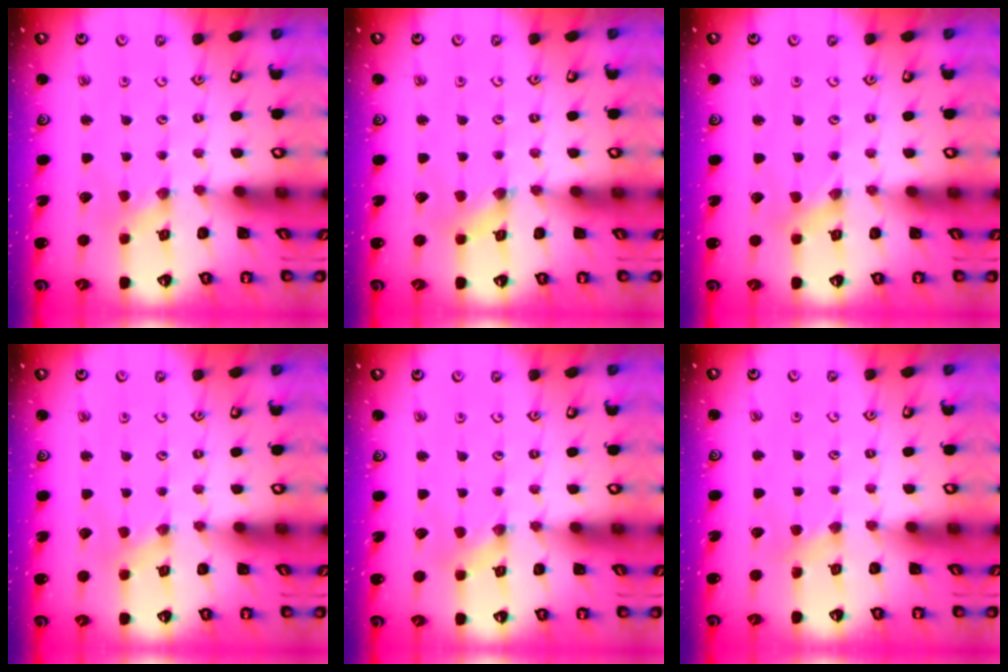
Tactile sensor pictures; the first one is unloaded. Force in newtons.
{"total": 1.5, "press": 1.5, "slide": 0.3}
{"total": 0.0}
{"total": 0.0}
{"total": 1.2, "press": 1.2, "slide": 0.2}
{"total": 2.7, "press": 2.6, "slide": 0.4}